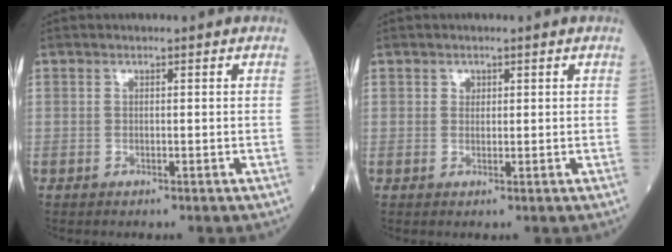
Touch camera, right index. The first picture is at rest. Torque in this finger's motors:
{"motor_torque": [-0.14, 0.05, 0.00, 0.01]}